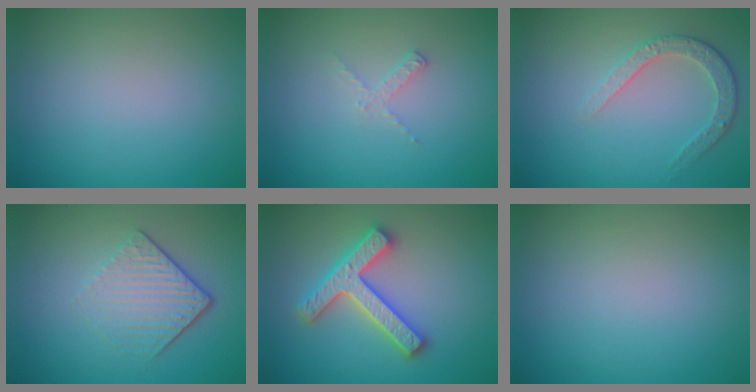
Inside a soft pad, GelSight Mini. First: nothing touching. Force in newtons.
{"total": 1.1, "press": 1.1, "slide": 0.2}
{"total": 2.6, "press": 2.5, "slide": 0.8}
{"total": 4.3, "press": 2.9, "slide": 3.2}
{"total": 4.5, "press": 4.4, "slide": 0.8}
{"total": 0.0}